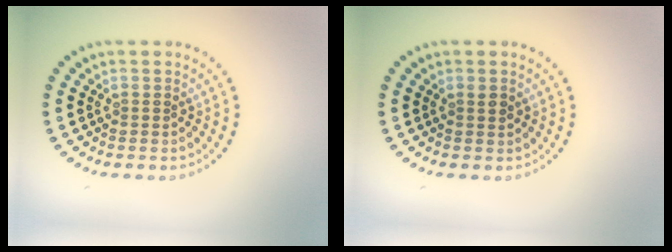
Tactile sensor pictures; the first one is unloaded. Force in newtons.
{"total": 0.8, "press": 0.7, "slide": 0.3}